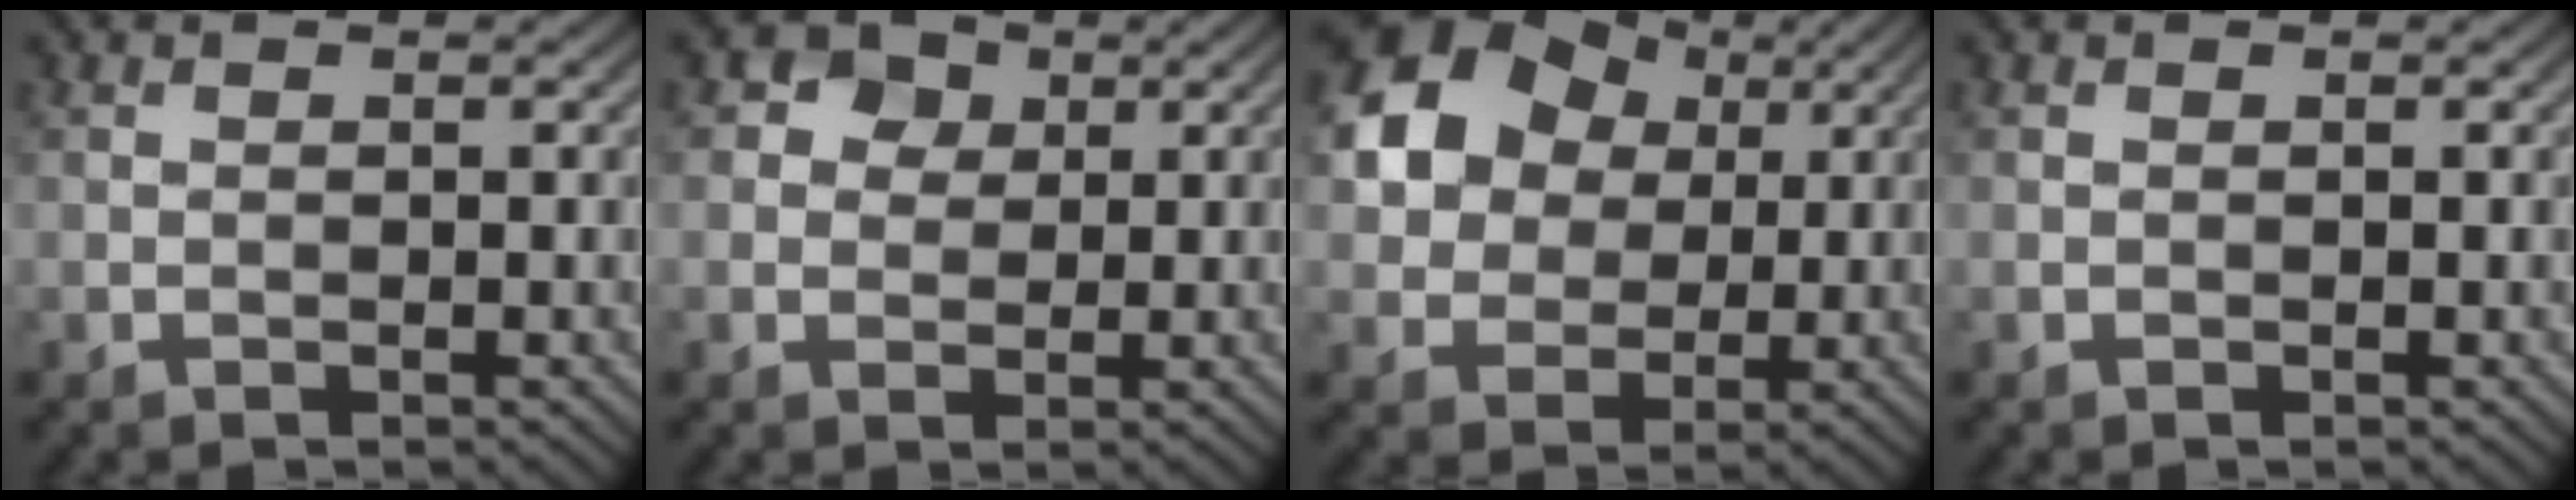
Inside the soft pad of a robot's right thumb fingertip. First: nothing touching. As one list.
[{"total": 3.4, "force": [1.2, 2.9, 1.4], "torque": [-0.023, 0.006, 0.015]}, {"total": 12.2, "force": [4.1, 9.6, 6.4], "torque": [-0.163, 0.027, 0.068]}, {"total": 0.0}]